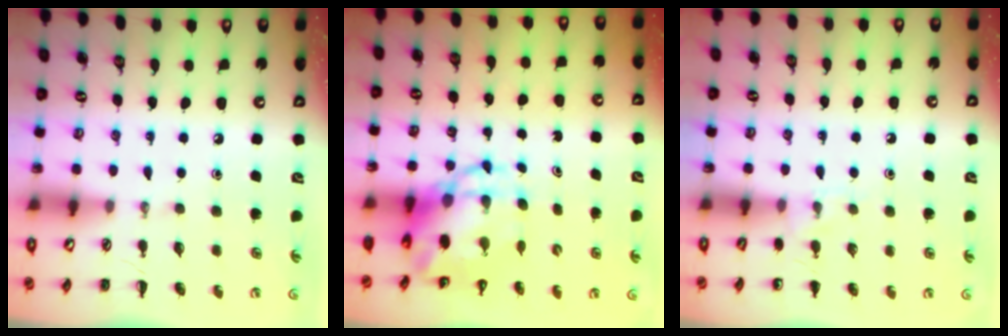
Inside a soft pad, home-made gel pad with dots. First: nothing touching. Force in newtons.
{"total": 7.1, "press": 6.8, "slide": 1.9}
{"total": 5.2, "press": 4.9, "slide": 1.7}